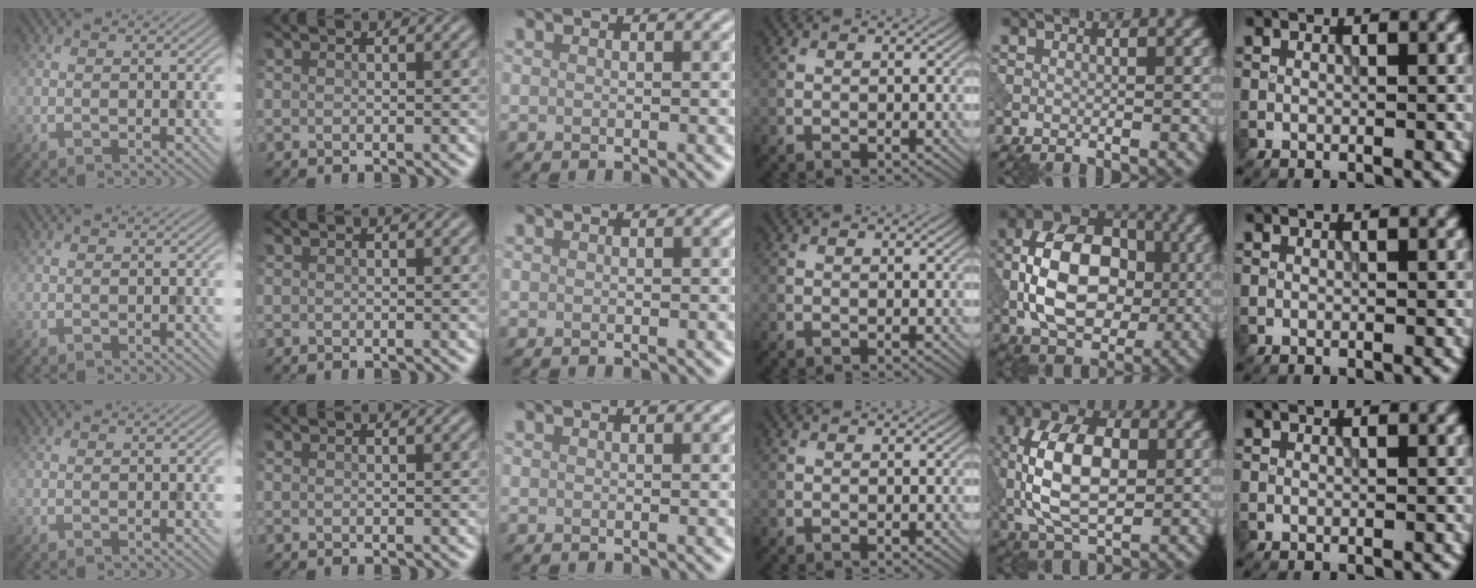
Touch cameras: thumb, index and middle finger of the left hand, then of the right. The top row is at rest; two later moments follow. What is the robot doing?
{"motion": "press", "object": "tv remote"}